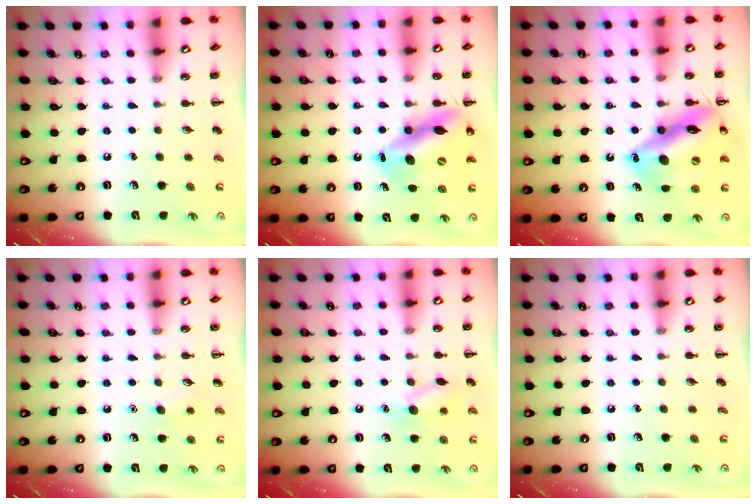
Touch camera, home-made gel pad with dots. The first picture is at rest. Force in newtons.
{"total": 13.9, "press": 13.5, "slide": 3.6}
{"total": 18.7, "press": 18.5, "slide": 2.3}
{"total": 6.1, "press": 6.0, "slide": 1.4}
{"total": 10.0, "press": 9.9, "slide": 1.5}
{"total": 0.0}